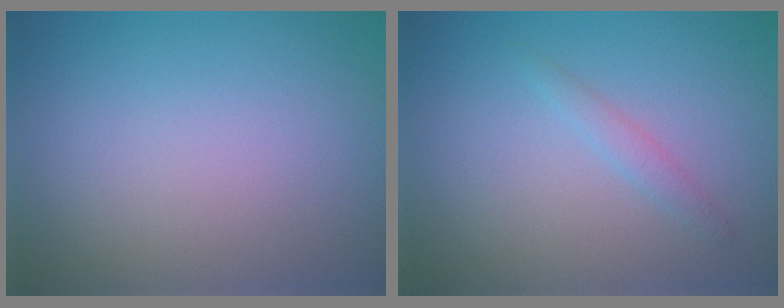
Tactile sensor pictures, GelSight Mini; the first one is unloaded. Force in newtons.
{"total": 1.1, "press": 1.1, "slide": 0.1}